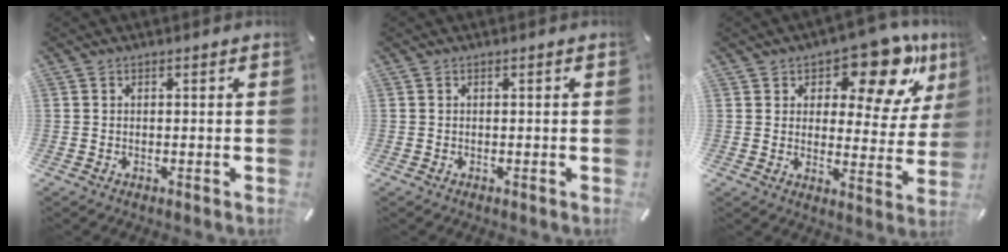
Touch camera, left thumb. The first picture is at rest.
{"total": 0.0}
{"total": 15.8, "force": [10.9, 7.1, 9.1], "torque": [-0.127, -0.070, 0.180]}